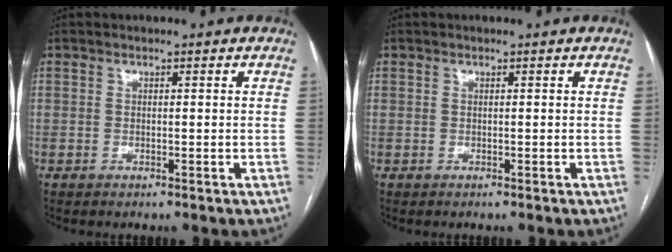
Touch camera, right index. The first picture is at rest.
{"total": 0.0}